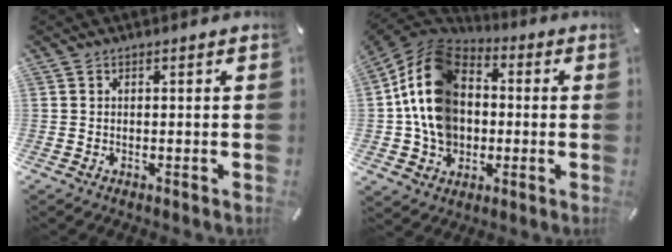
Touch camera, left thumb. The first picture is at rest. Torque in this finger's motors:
{"motor_torque": [2.66, 2.34, 2.28, -0.26, 0.78]}